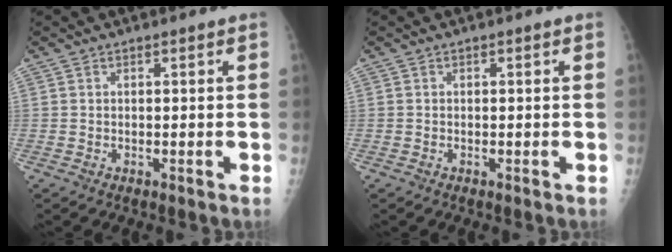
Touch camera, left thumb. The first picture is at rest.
{"total": 0.0}